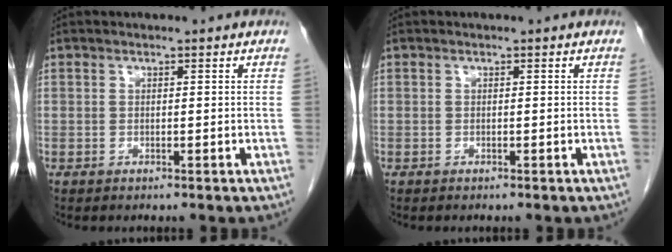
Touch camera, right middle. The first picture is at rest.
{"total": 0.5, "force": [-0.4, 0.1, 0.3], "torque": [-0.009, -0.001, -0.003]}